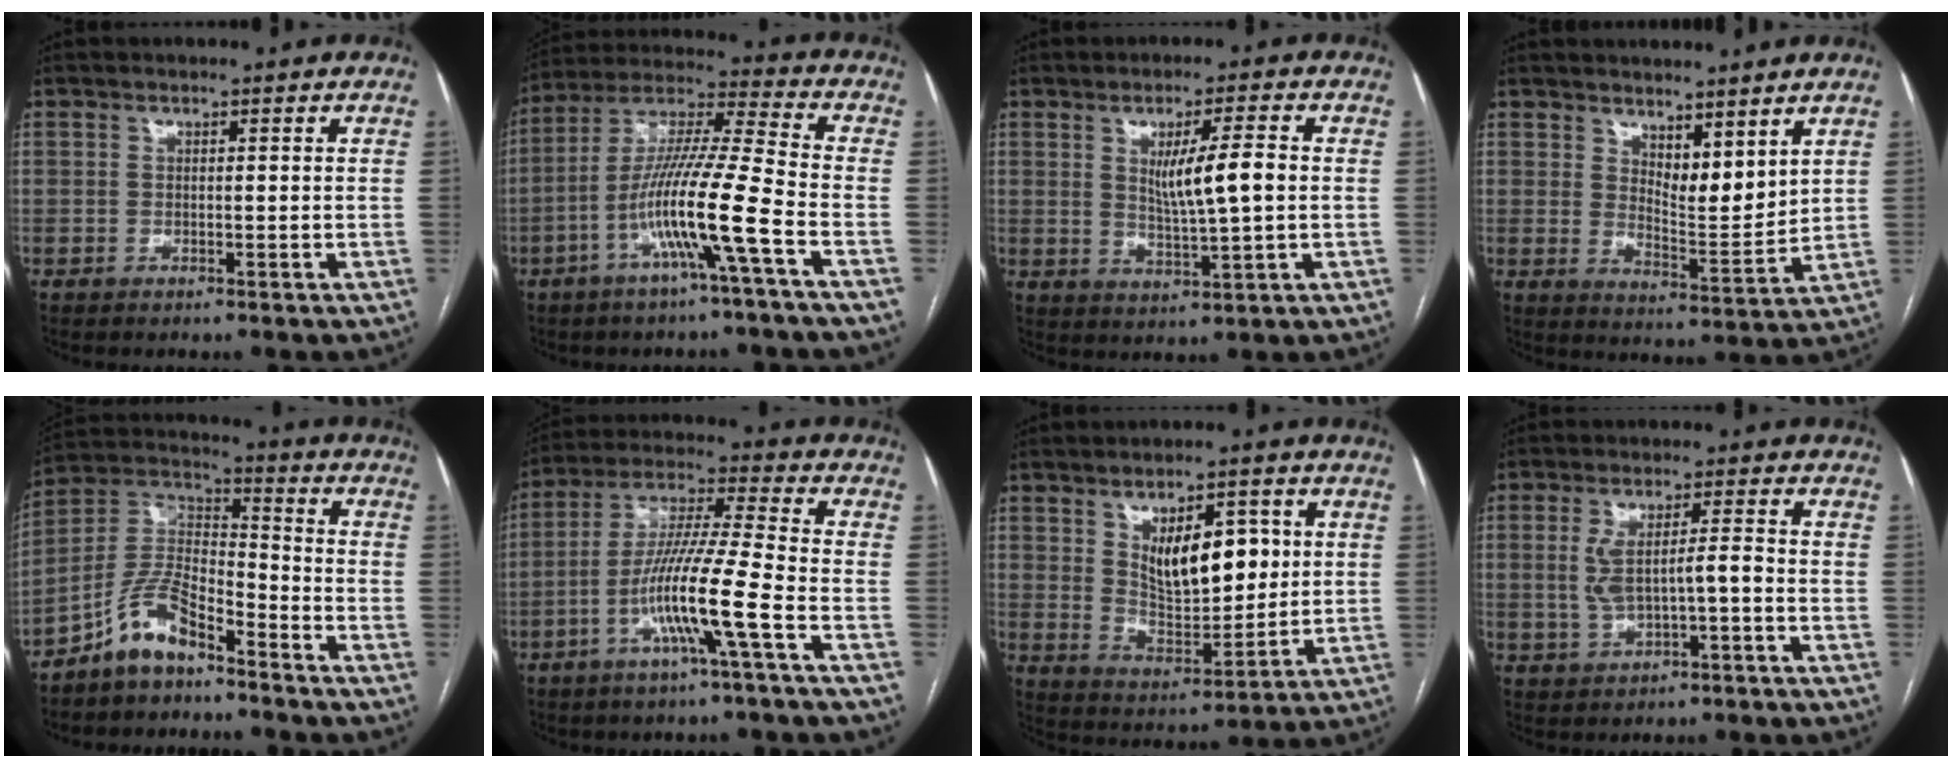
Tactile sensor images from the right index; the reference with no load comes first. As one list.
[{"total": 14.1, "force": [-5.4, -1.0, 13.0], "torque": [-0.251, 0.005, -0.106]}, {"total": 7.3, "force": [0.9, 0.5, 7.2], "torque": [-0.122, -0.004, 0.019]}, {"total": 6.9, "force": [4.9, 2.4, 4.2], "torque": [-0.071, -0.017, 0.094]}, {"total": 9.3, "force": [-6.9, 3.2, 5.3], "torque": [-0.117, 0.022, -0.136]}, {"total": 12.7, "force": [-4.9, -0.9, 11.6], "torque": [-0.226, 0.001, -0.096]}, {"total": 11.3, "force": [3.3, 5.0, 9.6], "torque": [-0.153, 0.001, 0.064]}, {"total": 6.0, "force": [-0.8, 1.6, 5.8], "torque": [-0.115, 0.015, -0.007]}]